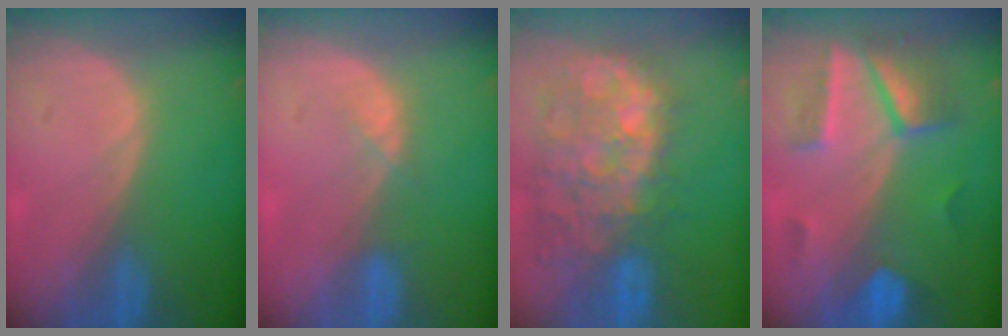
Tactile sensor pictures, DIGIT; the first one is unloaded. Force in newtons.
{"total": 1.9, "press": 1.7, "slide": 0.9}
{"total": 12.9, "press": 11.6, "slide": 5.8}
{"total": 6.8, "press": 6.8, "slide": 0.2}